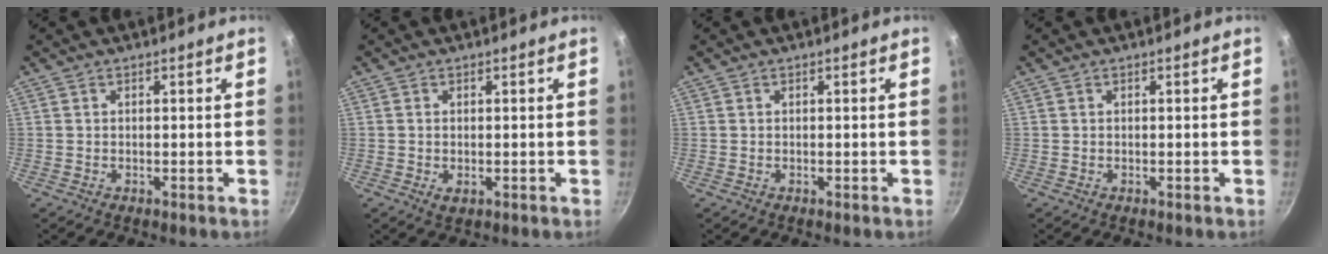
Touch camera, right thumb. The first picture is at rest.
{"total": 1.6, "force": [-0.2, 1.0, 1.3], "torque": [-0.022, -0.004, -0.002]}
{"total": 0.0}
{"total": 0.0}